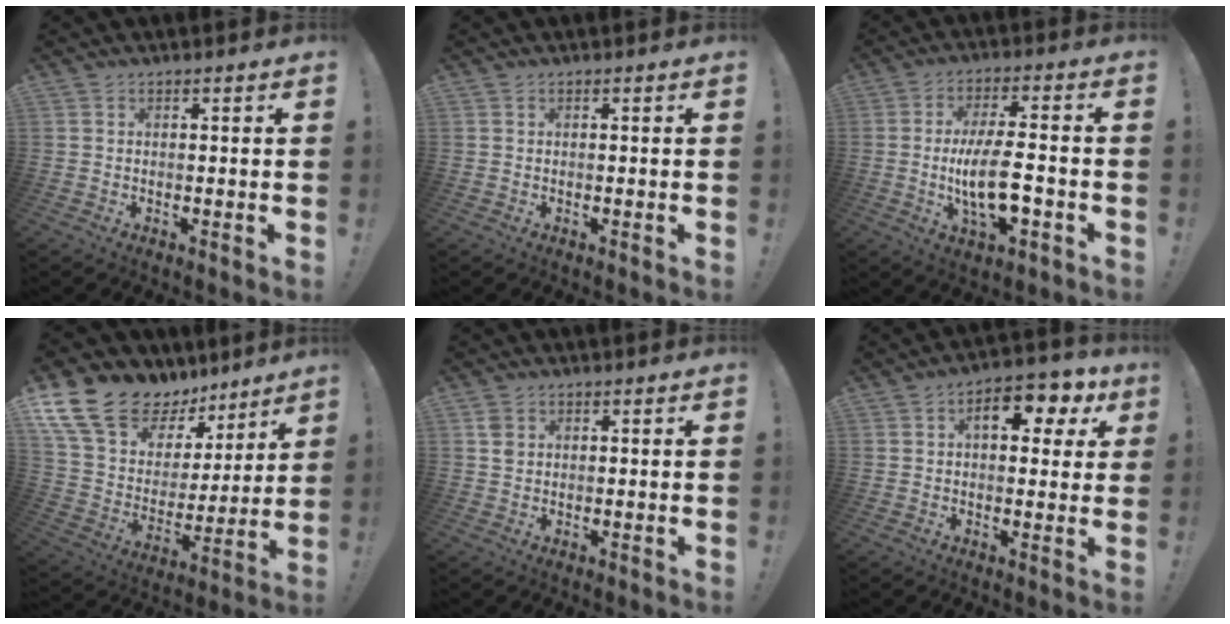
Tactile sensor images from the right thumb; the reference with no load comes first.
{"total": 0.0}
{"total": 12.6, "force": [-2.3, 4.1, 11.7], "torque": [-0.206, -0.005, -0.048]}
{"total": 19.2, "force": [14.5, 10.2, 7.2], "torque": [-0.122, -0.103, 0.280]}
{"total": 2.6, "force": [1.1, 2.0, 1.2], "torque": [-0.012, 0.000, 0.019]}
{"total": 9.9, "force": [3.2, 5.3, 7.8], "torque": [-0.098, -0.005, 0.048]}